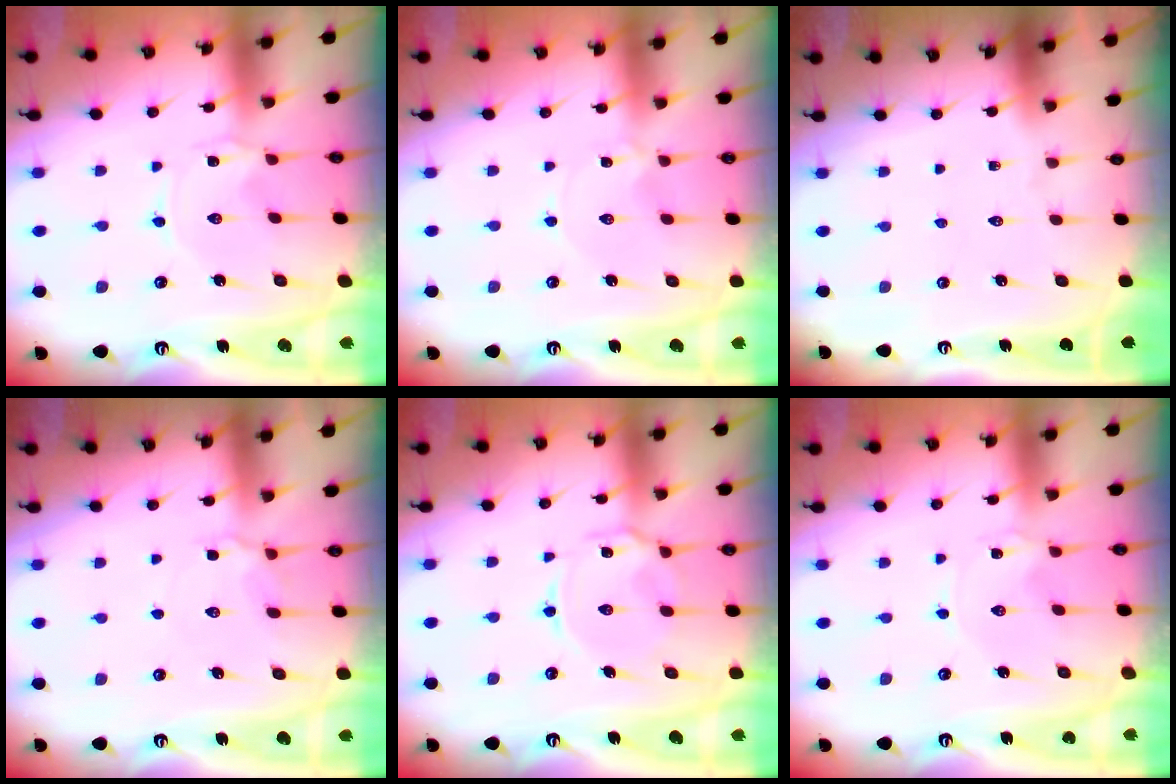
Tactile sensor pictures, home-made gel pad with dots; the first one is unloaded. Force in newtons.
{"total": 0.0}
{"total": 0.0}
{"total": 4.3, "press": 4.2, "slide": 0.8}
{"total": 7.3, "press": 7.3, "slide": 0.7}
{"total": 0.7, "press": 0.7, "slide": 0.1}